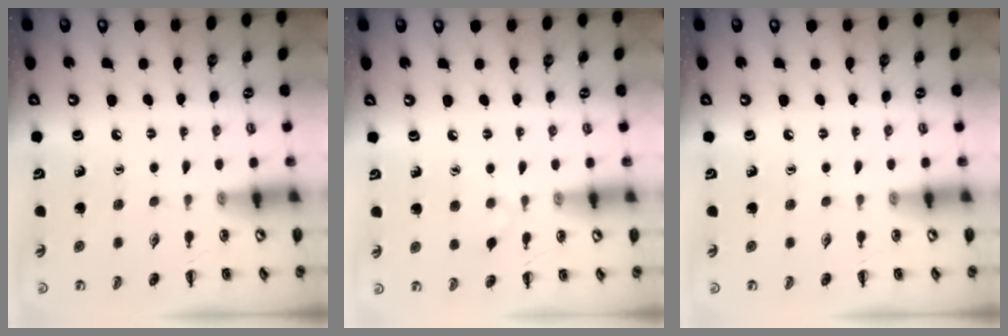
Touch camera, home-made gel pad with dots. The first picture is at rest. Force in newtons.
{"total": 2.9, "press": 2.7, "slide": 1.2}
{"total": 0.0}